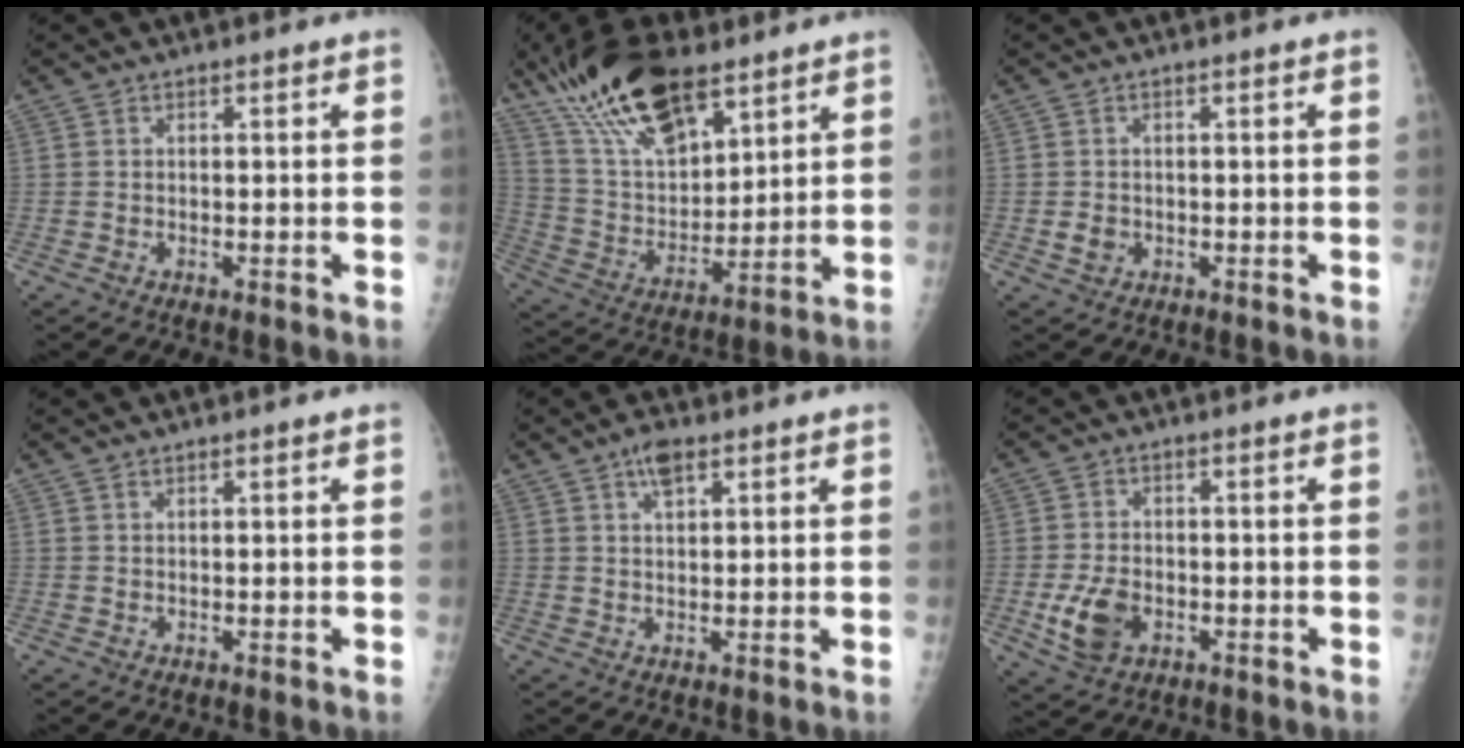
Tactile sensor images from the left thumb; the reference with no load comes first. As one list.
[{"total": 19.9, "force": [13.6, 8.3, 12.0], "torque": [-0.190, -0.048, 0.257]}, {"total": 1.9, "force": [-0.1, 1.6, 0.9], "torque": [-0.009, 0.001, 0.000]}, {"total": 0.6, "force": [0.5, 0.1, 0.2], "torque": [-0.002, 0.003, 0.011]}, {"total": 3.8, "force": [2.3, 1.7, 2.5], "torque": [-0.035, -0.006, 0.040]}, {"total": 6.4, "force": [-1.9, 4.3, 4.3], "torque": [-0.075, 0.004, -0.031]}]